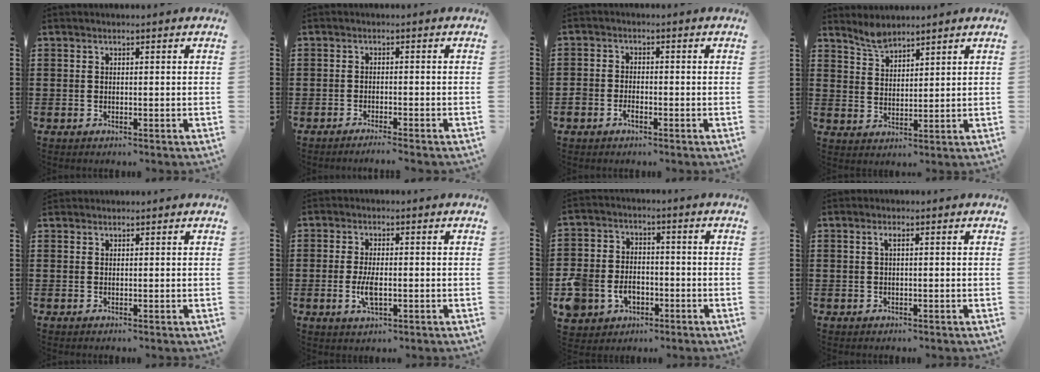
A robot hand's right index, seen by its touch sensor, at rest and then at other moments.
{"total": 1.6, "force": [-1.5, -0.3, 0.5], "torque": [-0.009, 0.001, -0.029]}
{"total": 2.0, "force": [-1.3, 1.1, 1.0], "torque": [-0.028, -0.003, -0.027]}
{"total": 3.5, "force": [3.3, 0.7, 0.8], "torque": [-0.025, -0.006, 0.064]}
{"total": 0.7, "force": [0.7, 0.2, -0.1], "torque": [0.002, 0.002, 0.013]}
{"total": 4.2, "force": [-0.7, 1.5, 3.9], "torque": [-0.082, -0.005, -0.015]}
{"total": 7.0, "force": [-2.6, 5.7, 3.0], "torque": [-0.103, 0.010, -0.052]}
{"total": 1.0, "force": [0.2, 0.1, 1.0], "torque": [-0.018, 0.001, 0.003]}